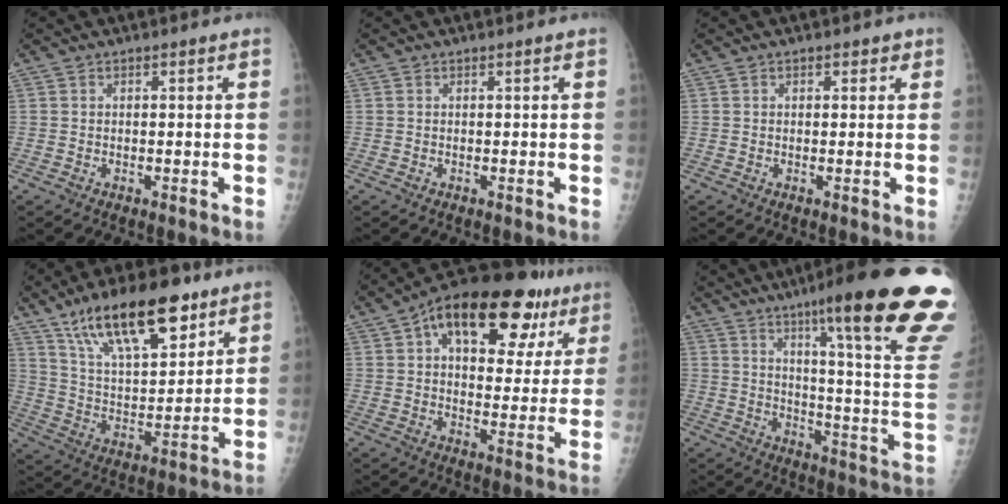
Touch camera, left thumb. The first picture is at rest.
{"total": 0.0}
{"total": 1.9, "force": [0.9, 1.3, 1.1], "torque": [0.000, 0.000, 0.009]}
{"total": 21.2, "force": [13.1, 8.3, 14.5], "torque": [-0.211, -0.046, 0.233]}
{"total": 24.6, "force": [12.0, 12.2, 17.8], "torque": [-0.227, 0.015, 0.172]}
{"total": 28.3, "force": [17.4, 2.8, 22.1], "torque": [-0.246, -0.077, 0.241]}